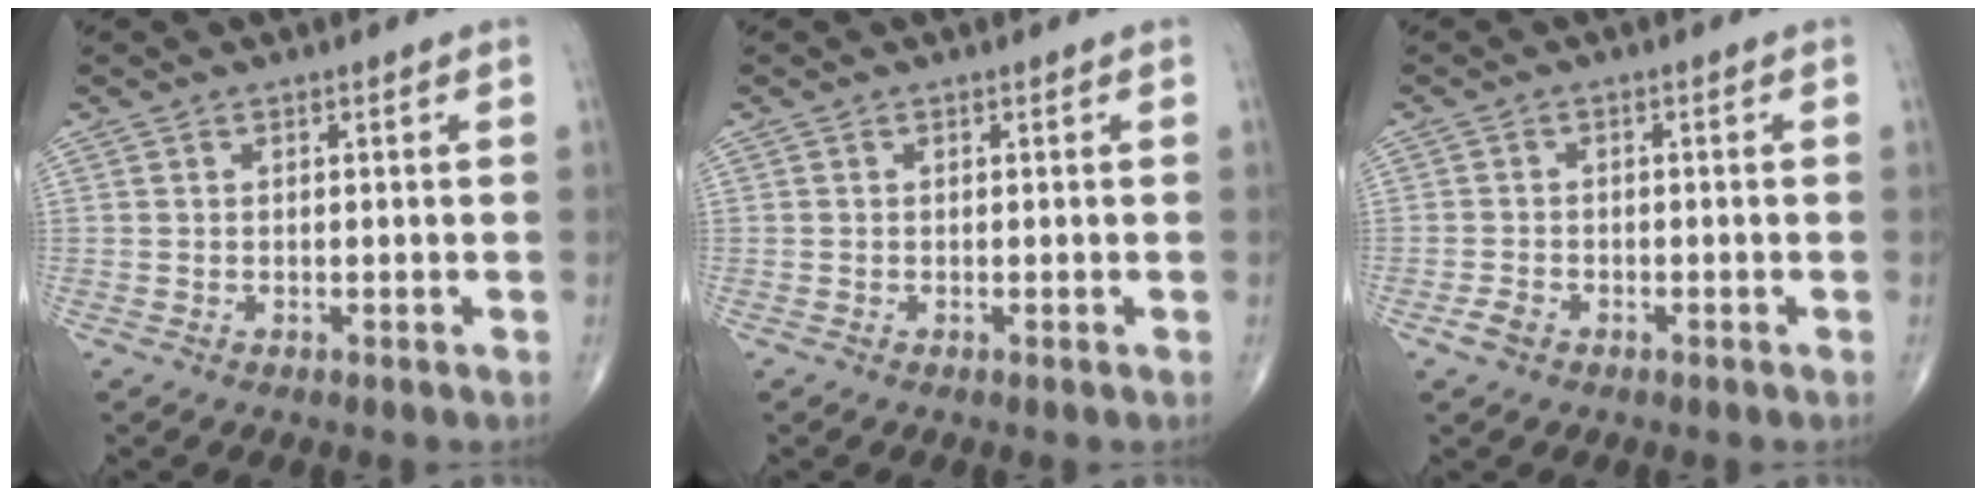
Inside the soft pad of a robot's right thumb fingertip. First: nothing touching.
{"total": 0.0}
{"total": 2.2, "force": [-1.3, 1.4, 1.0], "torque": [-0.021, 0.009, -0.023]}